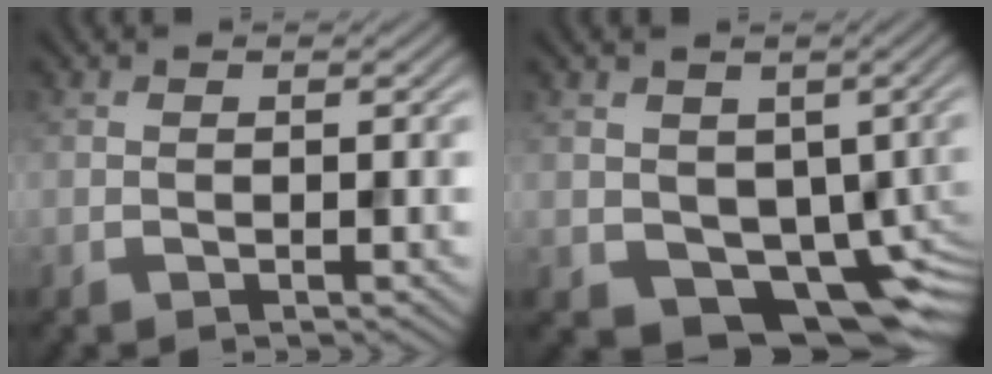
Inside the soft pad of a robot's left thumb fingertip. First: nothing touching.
{"total": 8.6, "force": [-1.4, 6.2, 5.7], "torque": [-0.088, -0.041, -0.006]}